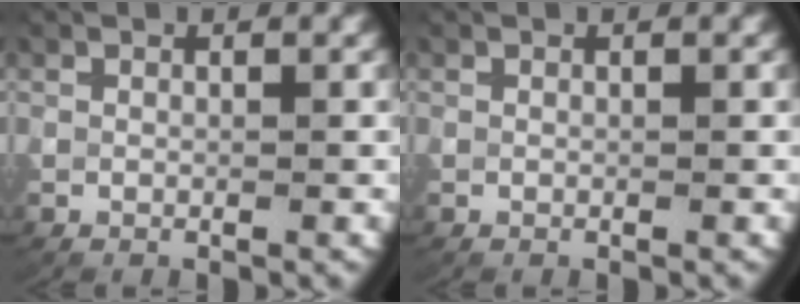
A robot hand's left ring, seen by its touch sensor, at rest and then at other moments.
{"total": 0.0}